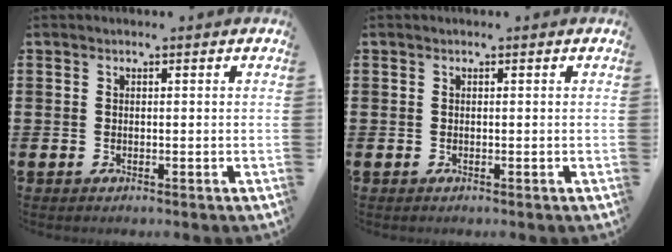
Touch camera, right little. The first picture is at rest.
{"total": 0.0}